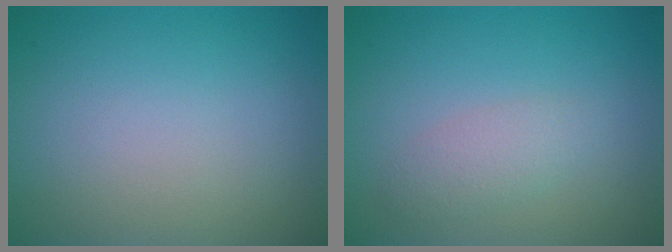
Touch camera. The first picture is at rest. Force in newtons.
{"total": 1.9, "press": 1.9, "slide": 0.1}